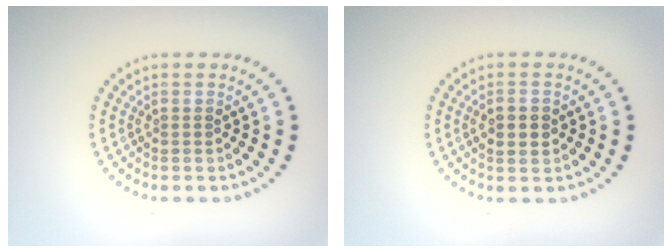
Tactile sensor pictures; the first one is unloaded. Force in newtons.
{"total": 2.7, "press": 2.7, "slide": 0.0}